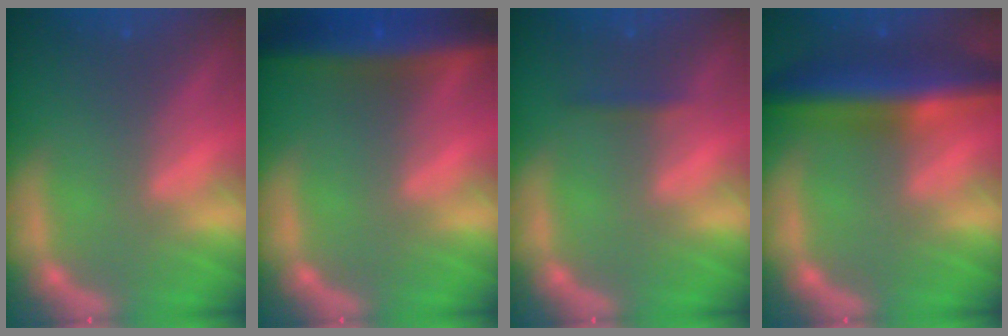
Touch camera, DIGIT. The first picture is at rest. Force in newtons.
{"total": 8.6}
{"total": 0.9}
{"total": 8.5}